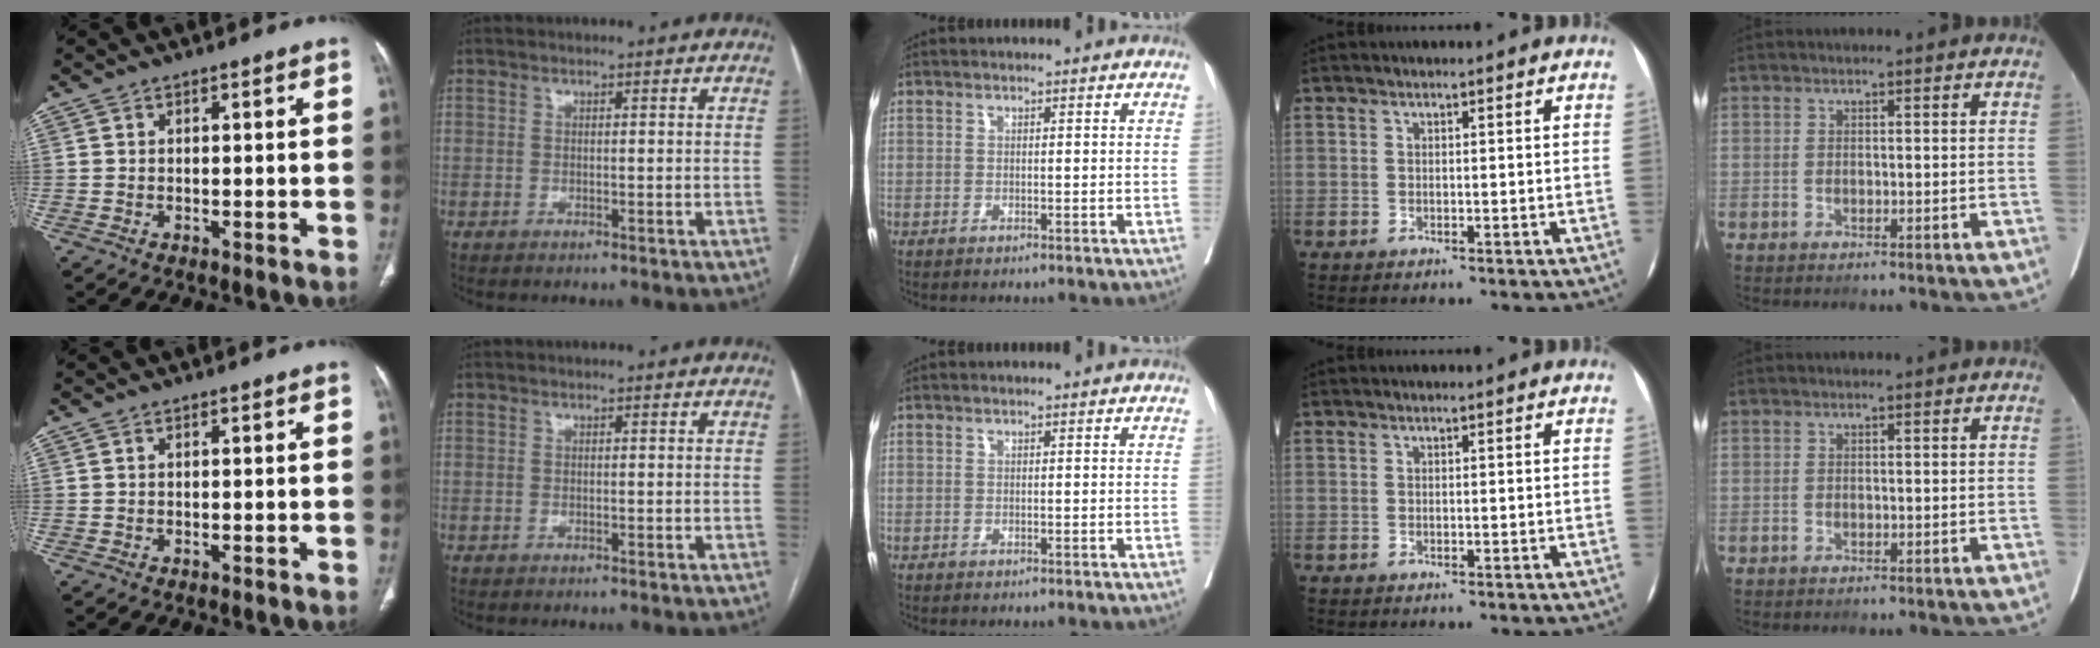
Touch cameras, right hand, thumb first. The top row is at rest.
{}